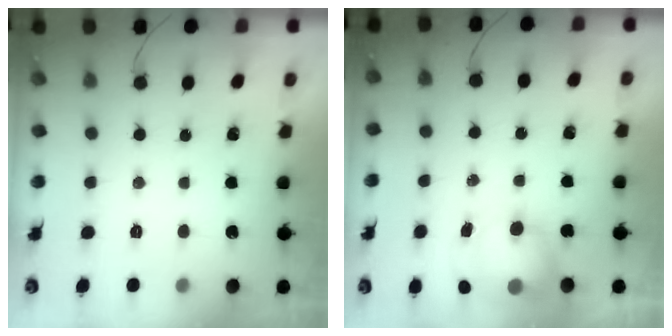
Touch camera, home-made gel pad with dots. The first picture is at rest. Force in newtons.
{"total": 7.0, "press": 7.0, "slide": 1.1}